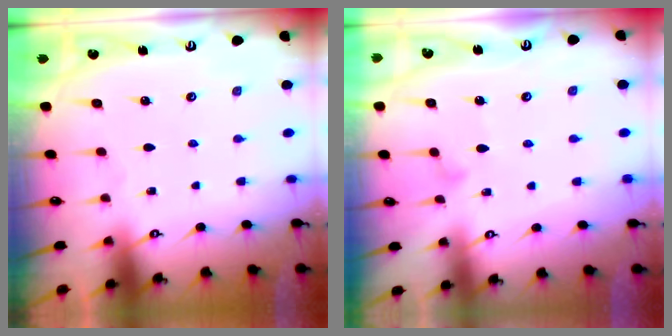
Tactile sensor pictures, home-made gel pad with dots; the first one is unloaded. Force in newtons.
{"total": 7.4, "press": 7.4, "slide": 0.5}